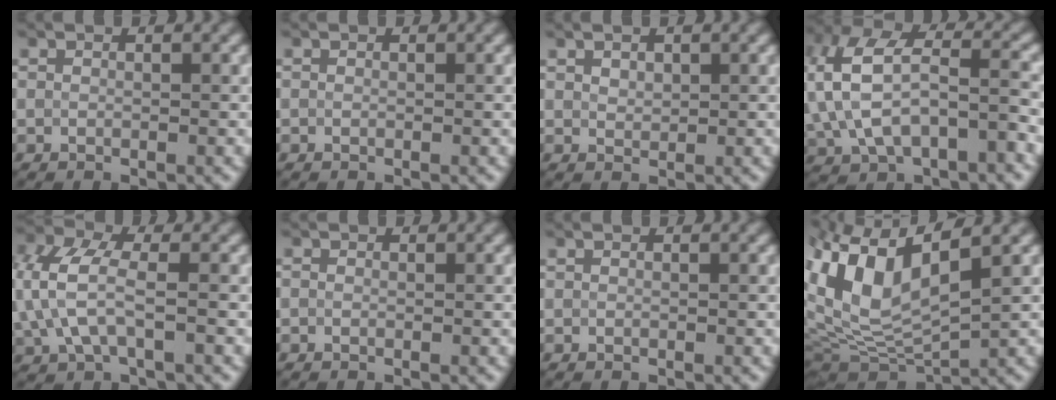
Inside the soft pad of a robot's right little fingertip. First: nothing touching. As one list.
[{"total": 0.0}, {"total": 1.0, "force": [0.7, 0.6, 0.4], "torque": [-0.011, 0.001, 0.019]}, {"total": 9.6, "force": [-0.4, 5.6, 7.8], "torque": [-0.176, 0.018, -0.016]}, {"total": 5.4, "force": [0.2, 3.0, 4.5], "torque": [-0.118, 0.005, 0.003]}, {"total": 0.0}, {"total": 0.0}, {"total": 10.4, "force": [4.1, 4.6, 8.3], "torque": [-0.178, 0.016, 0.076]}]